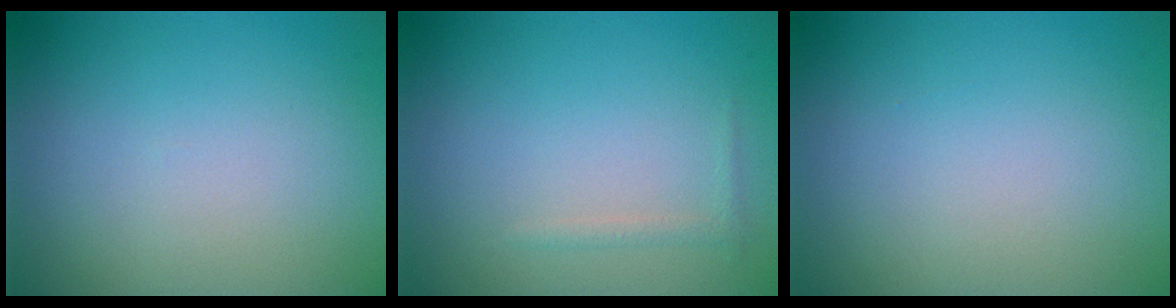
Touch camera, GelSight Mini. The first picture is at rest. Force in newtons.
{"total": 0.7, "press": 0.7, "slide": 0.0}
{"total": 0.0}